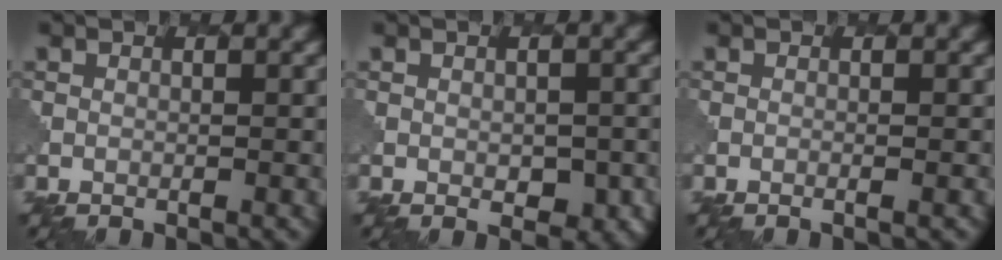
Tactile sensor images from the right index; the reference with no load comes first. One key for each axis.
{"total": 2.6, "fx": -0.6, "fy": 1.7, "fz": 1.9, "tx": -0.023, "ty": -0.008, "tz": 0.000}
{"total": 0.6, "fx": -0.1, "fy": 0.2, "fz": 0.5, "tx": -0.004, "ty": -0.002, "tz": -0.010}